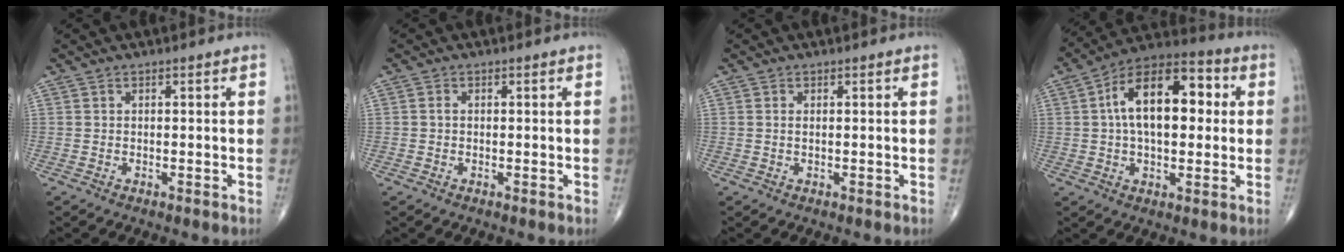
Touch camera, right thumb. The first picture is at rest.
{"total": 0.8, "force": [-0.1, 0.6, 0.5], "torque": [-0.005, 0.002, -0.003]}
{"total": 0.5, "force": [0.1, 0.2, 0.5], "torque": [-0.014, 0.001, 0.002]}
{"total": 17.5, "force": [2.7, 9.4, 14.5], "torque": [-0.212, 0.031, 0.034]}